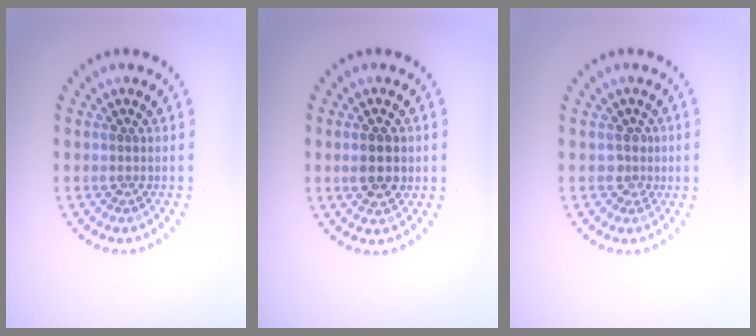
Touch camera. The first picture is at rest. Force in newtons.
{"total": 2.9, "press": 2.9, "slide": 0.1}
{"total": 1.4, "press": 1.1, "slide": 0.9}